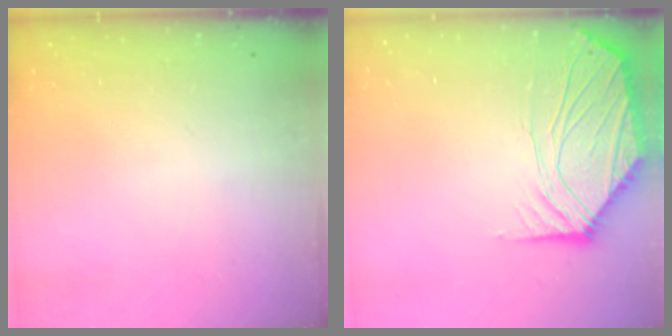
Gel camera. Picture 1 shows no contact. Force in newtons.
{"total": 8.0, "press": 7.9, "slide": 1.4}